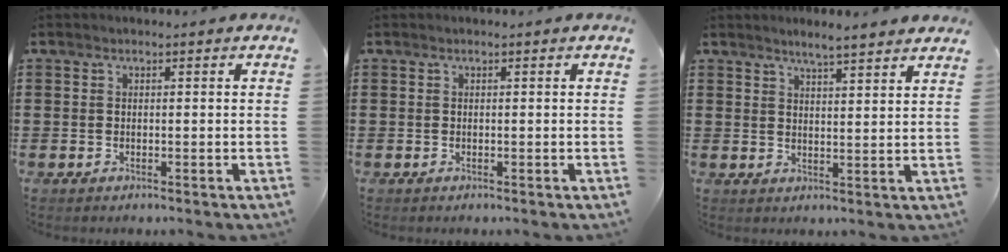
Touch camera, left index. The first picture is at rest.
{"total": 0.0}
{"total": 3.2, "force": [3.1, -0.4, 0.7], "torque": [-0.025, -0.011, 0.054]}